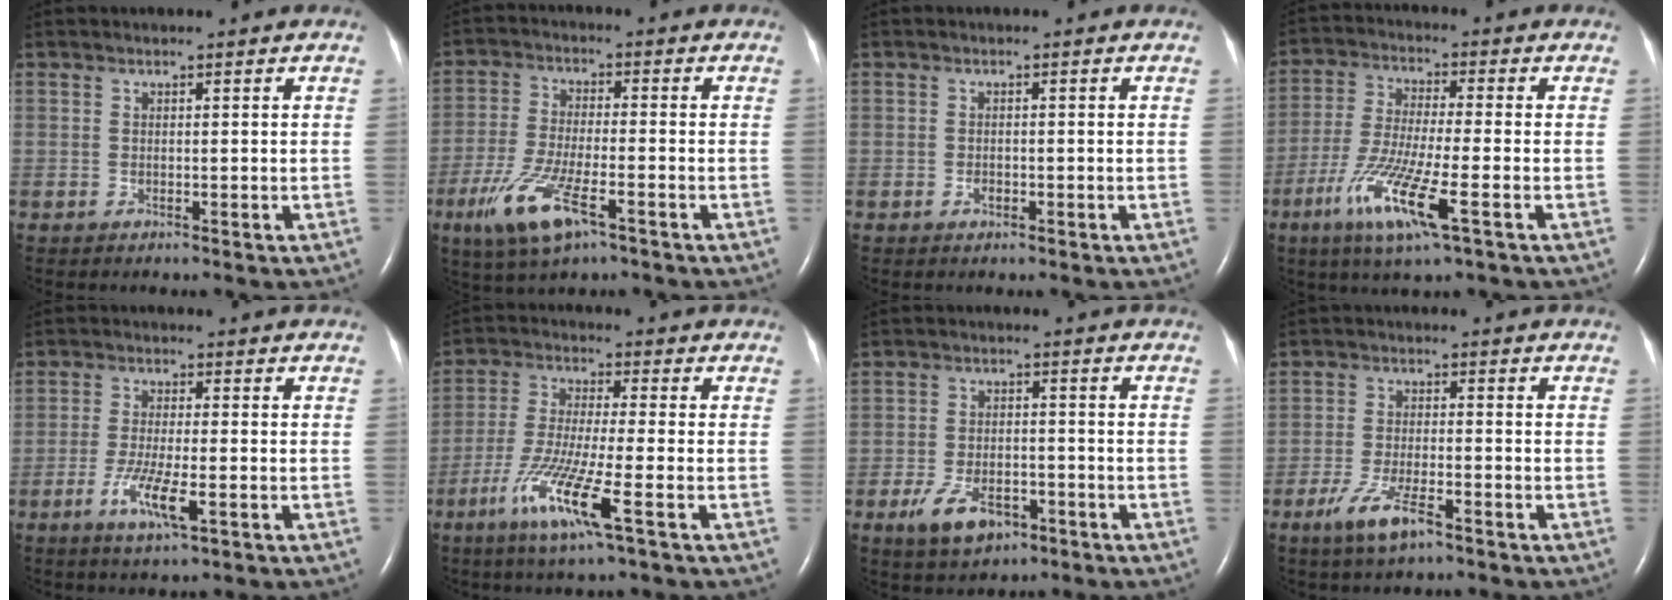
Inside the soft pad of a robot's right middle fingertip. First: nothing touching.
{"total": 9.8, "force": [-5.1, 2.3, 8.1], "torque": [-0.173, -0.021, -0.090]}
{"total": 1.0, "force": [-0.5, 0.6, 0.6], "torque": [-0.012, 0.002, -0.005]}
{"total": 11.4, "force": [-5.0, 0.7, 10.2], "torque": [-0.213, -0.027, -0.095]}
{"total": 6.1, "force": [-2.5, 0.7, 5.6], "torque": [-0.115, -0.011, -0.044]}
{"total": 10.6, "force": [-4.8, -0.1, 9.5], "torque": [-0.196, -0.026, -0.095]}
{"total": 7.1, "force": [-3.9, 3.7, 4.7], "torque": [-0.095, -0.004, -0.061]}
{"total": 6.3, "force": [-3.9, 1.4, 4.8], "torque": [-0.104, -0.009, -0.070]}